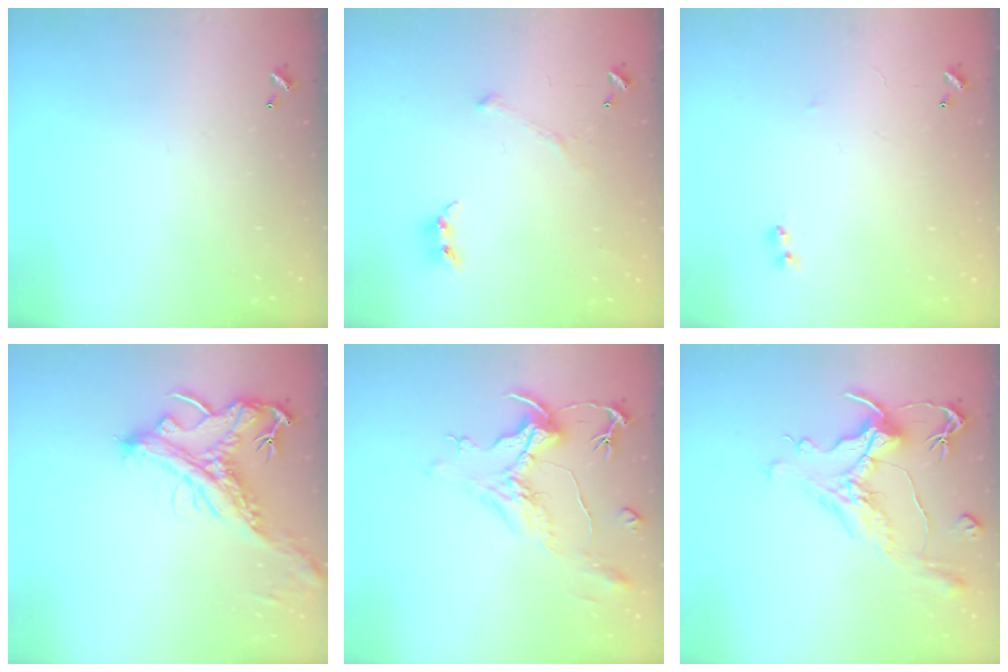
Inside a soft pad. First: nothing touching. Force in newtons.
{"total": 3.9, "press": 3.8, "slide": 0.7}
{"total": 6.4, "press": 6.4, "slide": 0.8}
{"total": 2.0, "press": 1.5, "slide": 1.3}
{"total": 2.1, "press": 1.7, "slide": 1.3}
{"total": 1.1, "press": 0.0, "slide": 1.1}